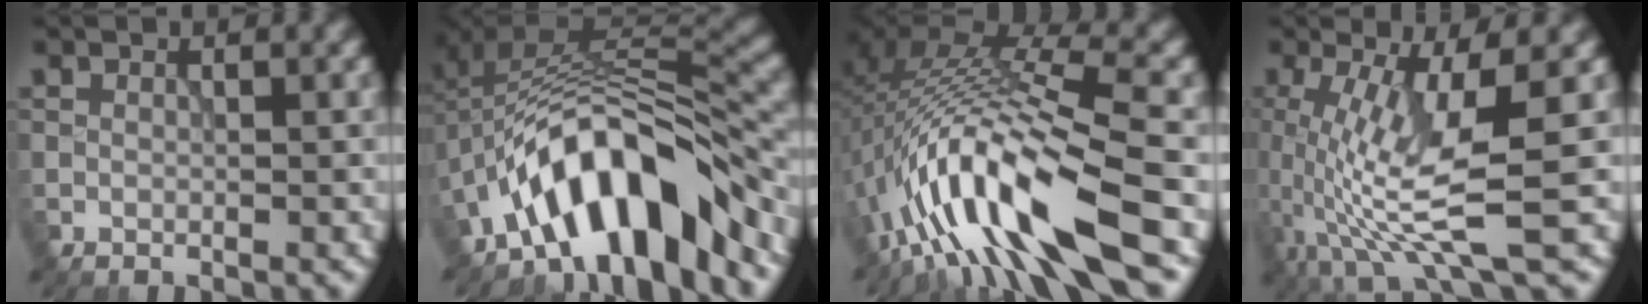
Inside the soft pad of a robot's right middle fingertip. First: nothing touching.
{"total": 11.8, "force": [-6.7, 4.4, 8.7], "torque": [-0.126, 0.013, -0.119]}
{"total": 13.7, "force": [-4.9, 3.7, 12.2], "torque": [-0.229, 0.016, -0.078]}
{"total": 8.2, "force": [-1.4, 1.9, 7.9], "torque": [-0.163, -0.010, -0.024]}